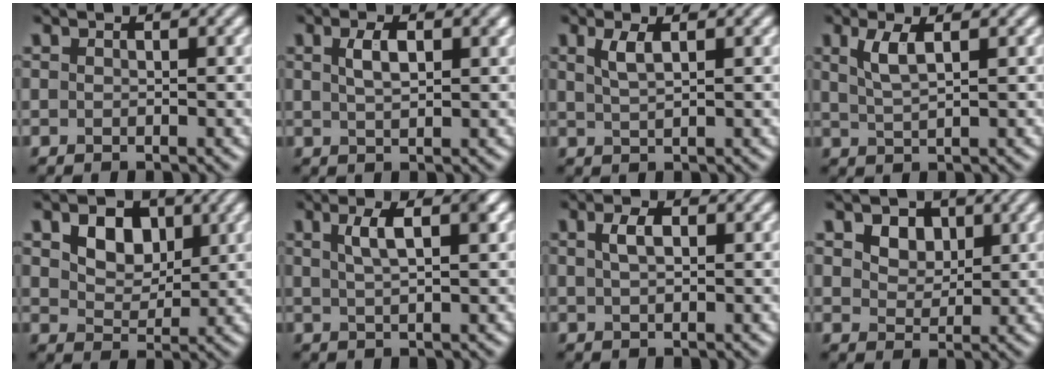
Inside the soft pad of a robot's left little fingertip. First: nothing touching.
{"total": 2.7, "force": [1.0, 1.1, 2.2], "torque": [-0.043, 0.004, 0.019]}
{"total": 2.0, "force": [0.9, 0.6, 1.6], "torque": [-0.033, 0.001, 0.018]}
{"total": 2.7, "force": [1.1, 0.8, 2.3], "torque": [-0.047, 0.001, 0.023]}
{"total": 4.4, "force": [1.7, 3.0, 2.7], "torque": [-0.053, -0.004, 0.023]}
{"total": 3.5, "force": [1.2, 1.1, 3.1], "torque": [-0.046, 0.010, 0.019]}
{"total": 2.0, "force": [0.7, 1.0, 1.7], "torque": [-0.034, 0.004, 0.011]}
{"total": 3.5, "force": [1.8, 2.4, 1.8], "torque": [-0.040, 0.000, 0.028]}